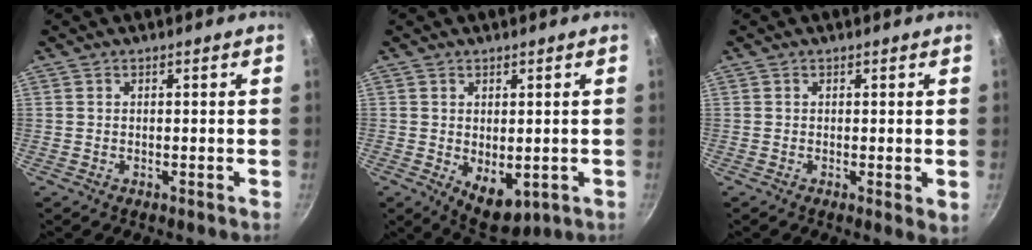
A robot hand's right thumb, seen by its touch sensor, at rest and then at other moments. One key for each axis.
{"total": 7.2, "fx": -1.6, "fy": 4.0, "fz": 5.7, "tx": -0.069, "ty": -0.008, "tz": -0.006}
{"total": 2.2, "fx": -0.2, "fy": 0.6, "fz": 2.1, "tx": -0.031, "ty": -0.009, "tz": -0.005}